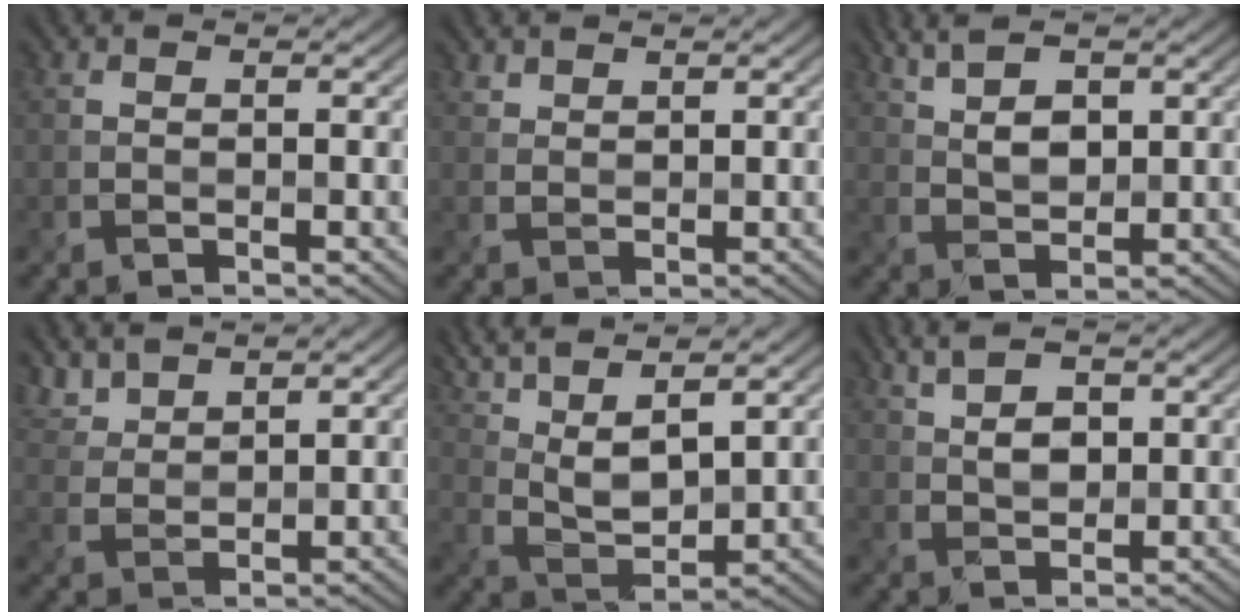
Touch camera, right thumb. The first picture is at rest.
{"total": 1.6, "force": [1.5, 0.5, 0.4], "torque": [-0.013, 0.001, 0.037]}
{"total": 4.8, "force": [2.5, 1.8, 3.7], "torque": [-0.078, 0.001, 0.055]}
{"total": 4.5, "force": [3.9, 1.3, 1.9], "torque": [-0.053, 0.000, 0.090]}
{"total": 9.7, "force": [6.2, 2.6, 7.1], "torque": [-0.162, 0.008, 0.120]}
{"total": 4.2, "force": [1.8, 2.0, 3.2], "torque": [-0.061, 0.000, 0.036]}